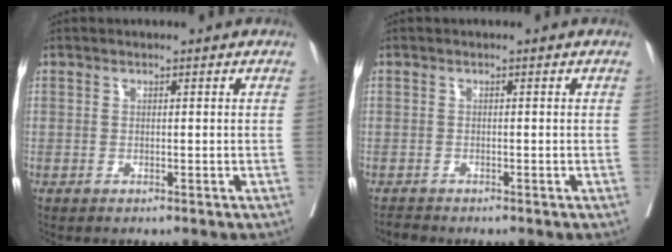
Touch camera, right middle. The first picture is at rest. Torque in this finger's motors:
{"motor_torque": [0.22, -0.23, 0.06, 0.00]}